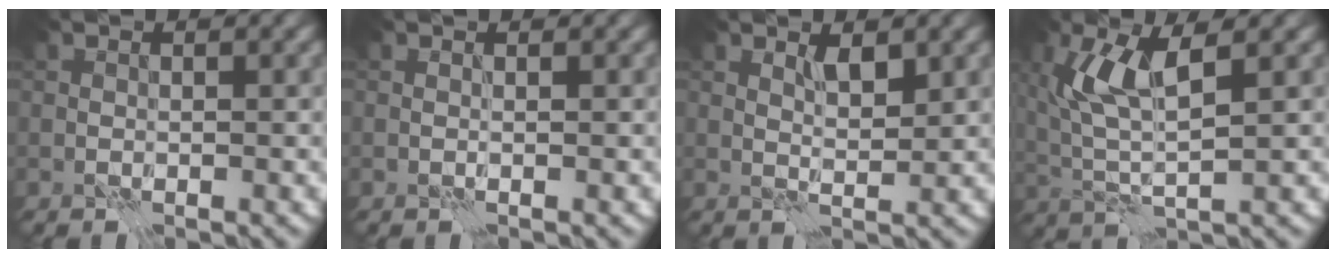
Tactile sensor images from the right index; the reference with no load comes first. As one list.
[{"total": 0.6, "force": [0.4, -0.5, 0.1], "torque": [0.000, 0.004, 0.003]}, {"total": 1.5, "force": [1.2, 0.0, 0.9], "torque": [-0.015, -0.001, 0.020]}, {"total": 5.7, "force": [2.6, 1.4, 4.8], "torque": [-0.110, 0.000, 0.050]}]